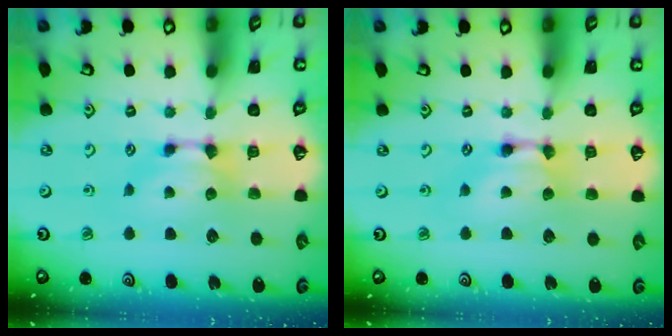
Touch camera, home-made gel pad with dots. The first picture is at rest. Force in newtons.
{"total": 1.9, "press": 1.9, "slide": 0.1}